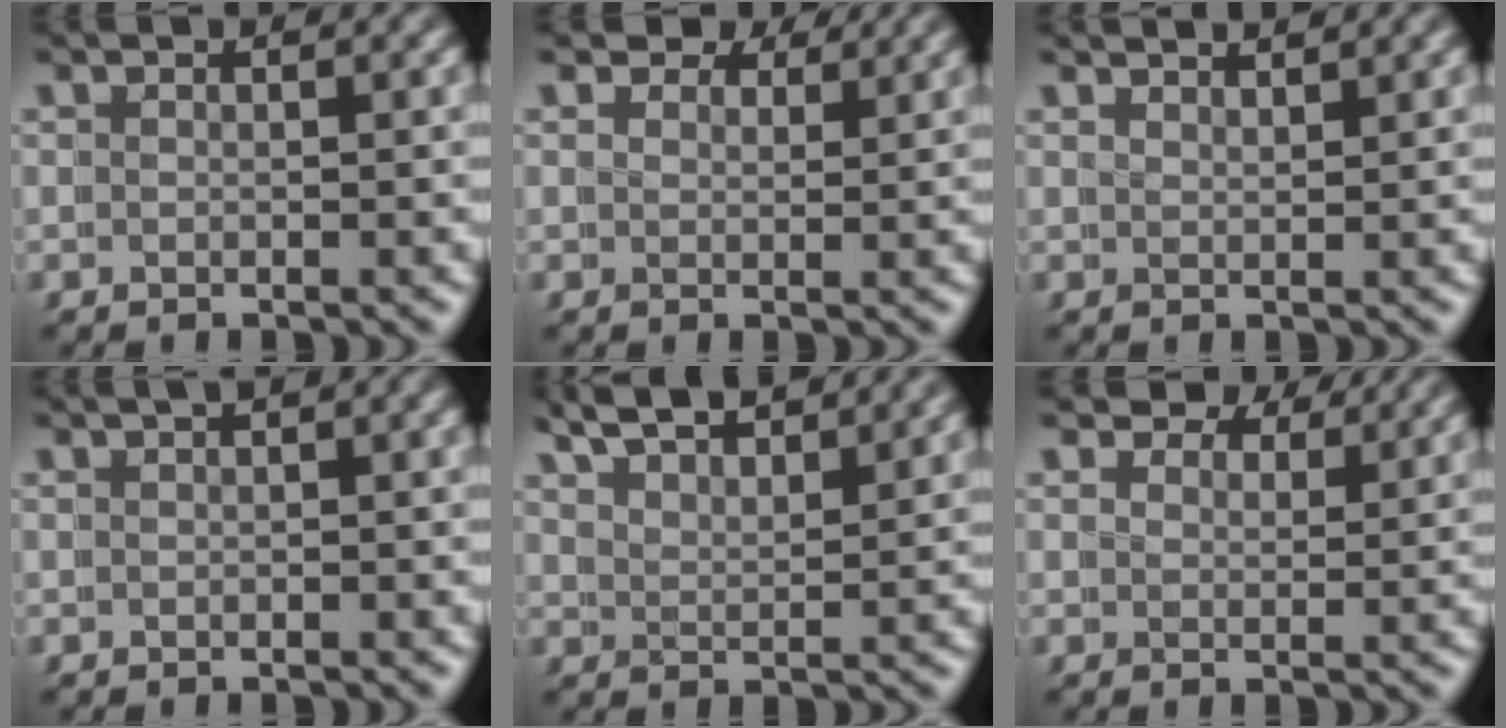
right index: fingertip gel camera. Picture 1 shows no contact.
{"total": 2.5, "force": [2.5, 0.1, 0.1], "torque": [0.001, -0.003, 0.039]}
{"total": 2.5, "force": [2.3, -1.0, 0.0], "torque": [0.004, 0.000, 0.040]}
{"total": 1.1, "force": [0.1, 0.7, 0.9], "torque": [0.001, 0.014, -0.006]}
{"total": 4.9, "force": [4.7, -0.1, 1.1], "torque": [-0.027, 0.005, 0.081]}
{"total": 3.2, "force": [3.2, 0.2, 0.3], "torque": [0.000, -0.001, 0.050]}